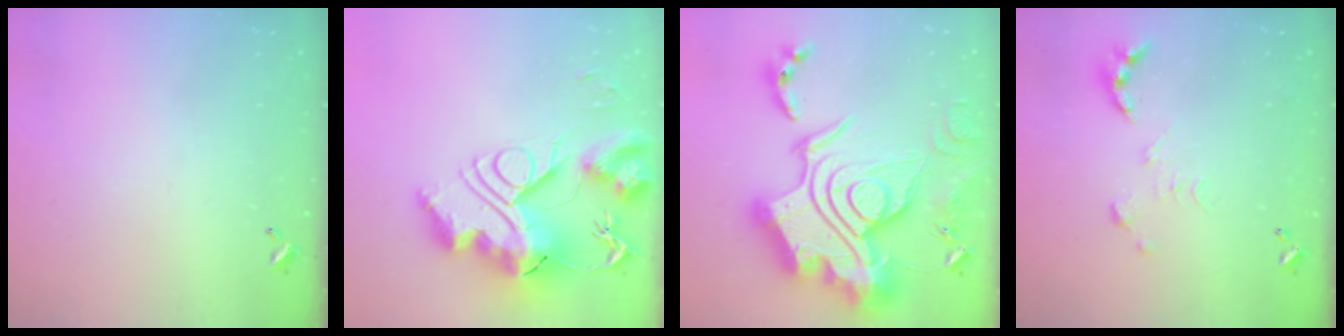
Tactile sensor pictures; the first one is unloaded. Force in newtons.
{"total": 0.7, "press": 0.7, "slide": 0.0}
{"total": 0.6, "press": 0.6, "slide": 0.0}
{"total": 0.0}